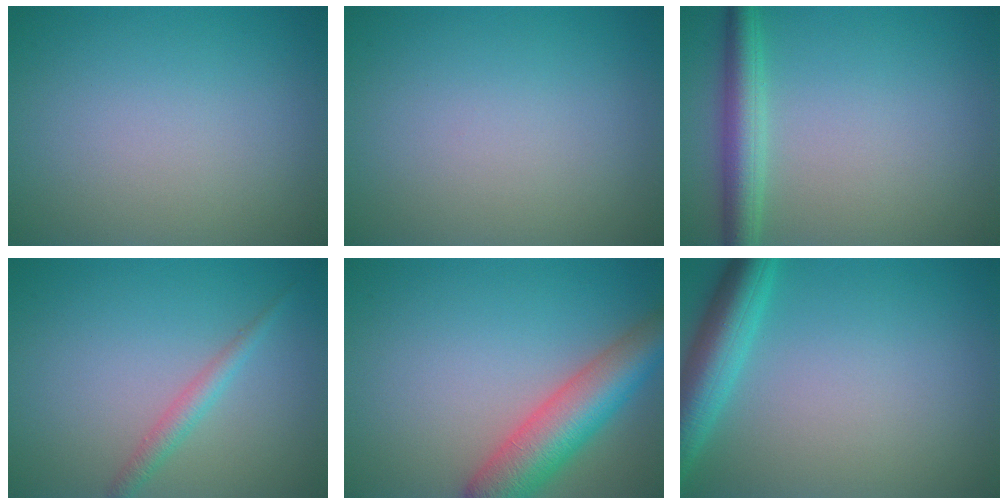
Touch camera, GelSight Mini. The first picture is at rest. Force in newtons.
{"total": 0.0}
{"total": 3.6, "press": 3.6, "slide": 0.1}
{"total": 1.7, "press": 1.7, "slide": 0.1}
{"total": 7.2, "press": 7.2, "slide": 0.4}
{"total": 5.1, "press": 5.1, "slide": 0.3}